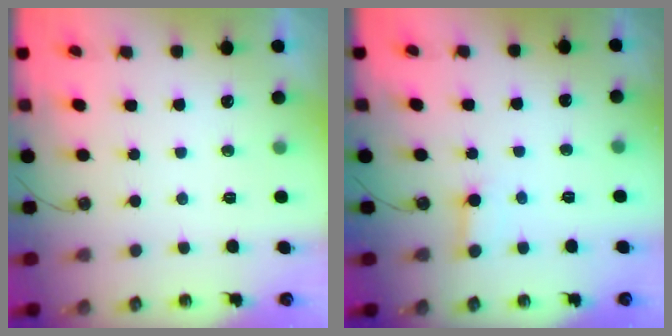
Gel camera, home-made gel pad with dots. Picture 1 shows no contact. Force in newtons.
{"total": 2.6, "press": 2.6, "slide": 0.3}